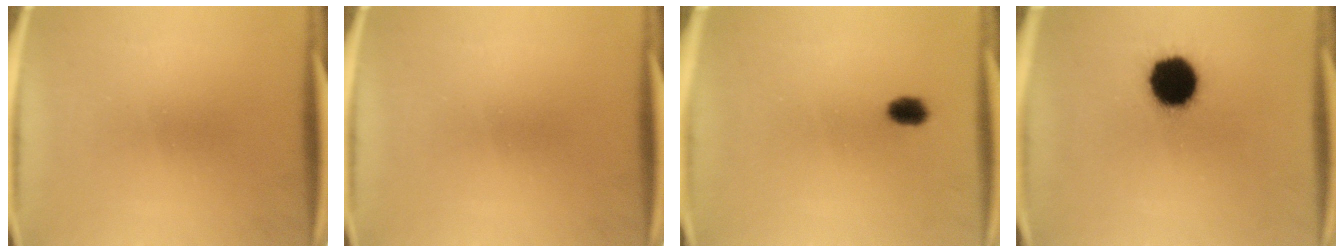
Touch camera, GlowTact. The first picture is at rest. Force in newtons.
{"total": 0.0}
{"total": 2.8}
{"total": 15.4}